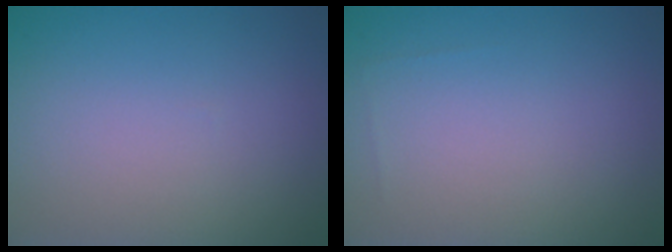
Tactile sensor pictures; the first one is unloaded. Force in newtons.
{"total": 0.0}